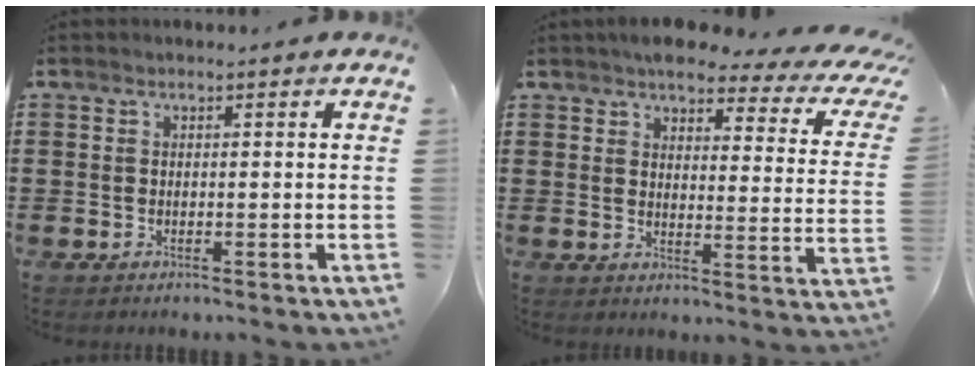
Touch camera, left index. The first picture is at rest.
{"total": 5.7, "force": [4.7, 1.8, 2.7], "torque": [-0.061, -0.025, 0.077]}